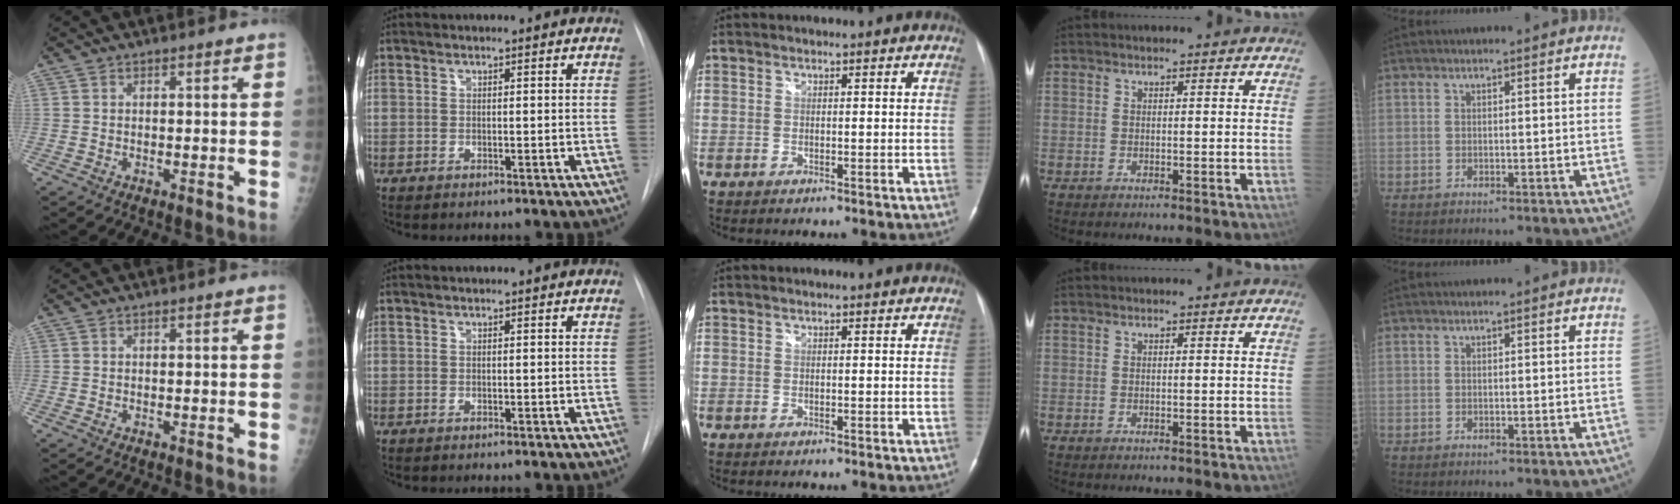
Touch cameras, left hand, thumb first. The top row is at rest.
{}